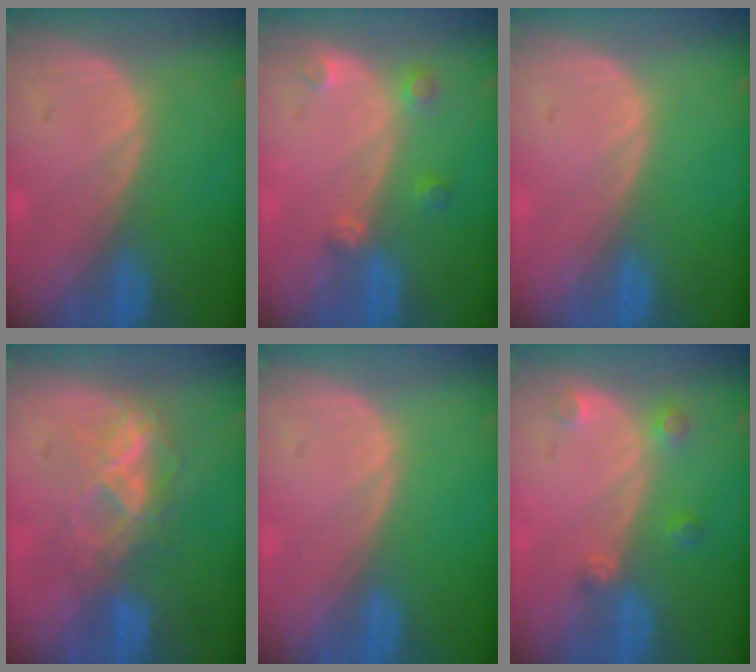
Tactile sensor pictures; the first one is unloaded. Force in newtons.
{"total": 2.6, "press": 2.6, "slide": 0.3}
{"total": 0.0}
{"total": 6.1, "press": 5.8, "slide": 2.0}
{"total": 0.0}
{"total": 2.6, "press": 2.6, "slide": 0.4}